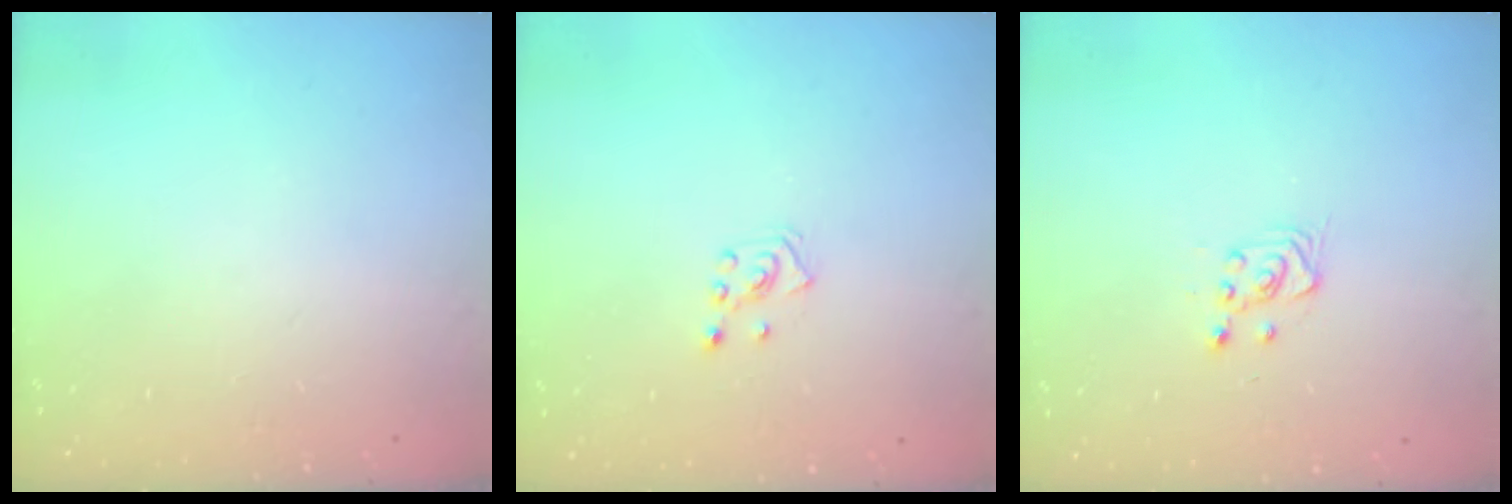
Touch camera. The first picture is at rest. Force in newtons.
{"total": 2.8, "press": 2.7, "slide": 0.7}
{"total": 3.0, "press": 2.8, "slide": 1.0}